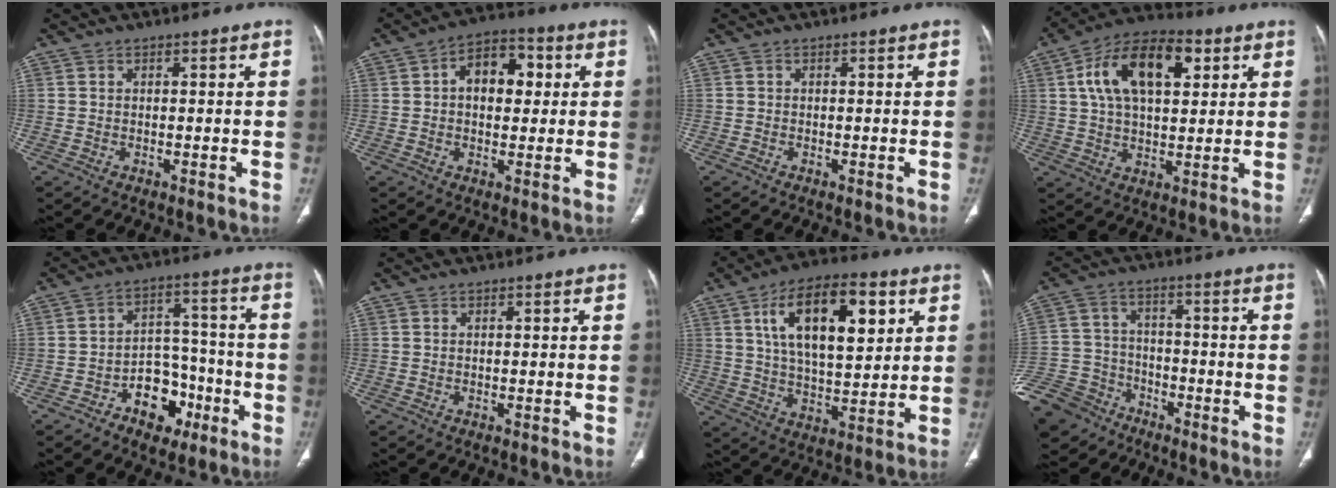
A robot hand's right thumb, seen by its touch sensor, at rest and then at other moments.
{"total": 10.0, "force": [1.9, 6.4, 7.4], "torque": [-0.083, 0.018, 0.025]}
{"total": 0.0}
{"total": 17.0, "force": [5.5, 9.1, 13.2], "torque": [-0.207, 0.012, 0.089]}
{"total": 10.0, "force": [-5.1, 7.0, 5.1], "torque": [-0.030, 0.058, -0.077]}
{"total": 0.0}
{"total": 19.0, "force": [6.9, 8.7, 15.3], "torque": [-0.225, -0.015, 0.118]}
{"total": 16.4, "force": [-11.1, 10.9, 5.1], "torque": [-0.126, 0.045, -0.201]}